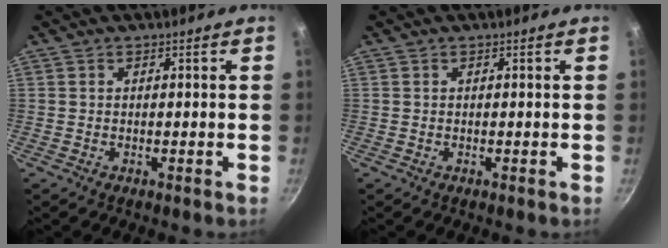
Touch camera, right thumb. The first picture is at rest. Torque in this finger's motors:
{"motor_torque": [-0.01, -0.02, 0.15, 0.09, 0.00]}